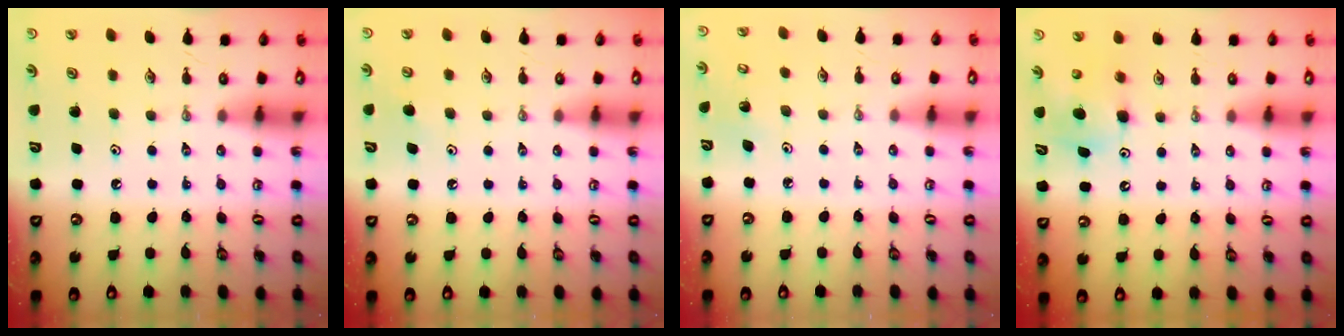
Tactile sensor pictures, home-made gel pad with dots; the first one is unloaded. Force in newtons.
{"total": 5.2, "press": 4.9, "slide": 1.5}
{"total": 2.9, "press": 2.9, "slide": 0.2}
{"total": 7.0, "press": 6.9, "slide": 1.4}